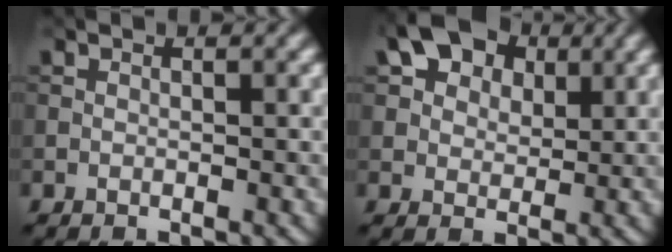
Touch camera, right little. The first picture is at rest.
{"total": 8.3, "force": [4.4, 5.4, 4.5], "torque": [-0.094, 0.019, 0.062]}